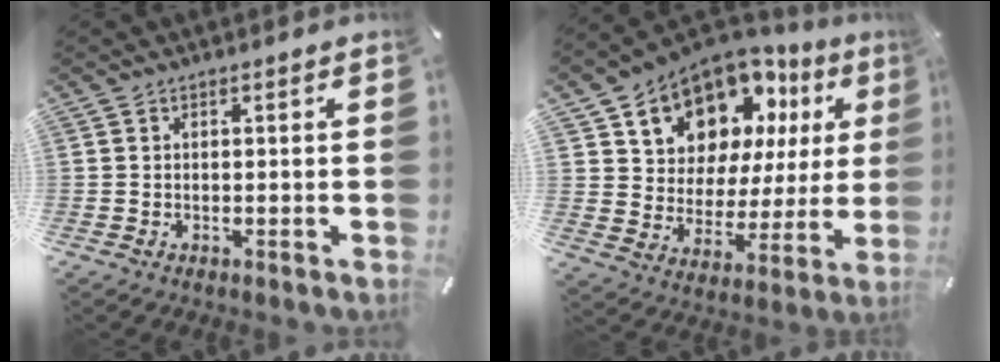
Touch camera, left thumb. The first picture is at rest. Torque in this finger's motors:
{"motor_torque": [1.27, 1.84, 1.53, -1.24, 0.47]}